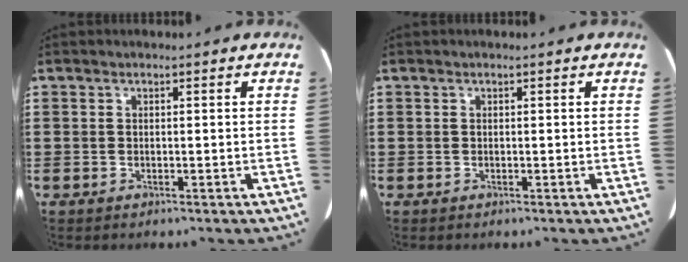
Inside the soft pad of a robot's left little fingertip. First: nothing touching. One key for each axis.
{"total": 0.0}